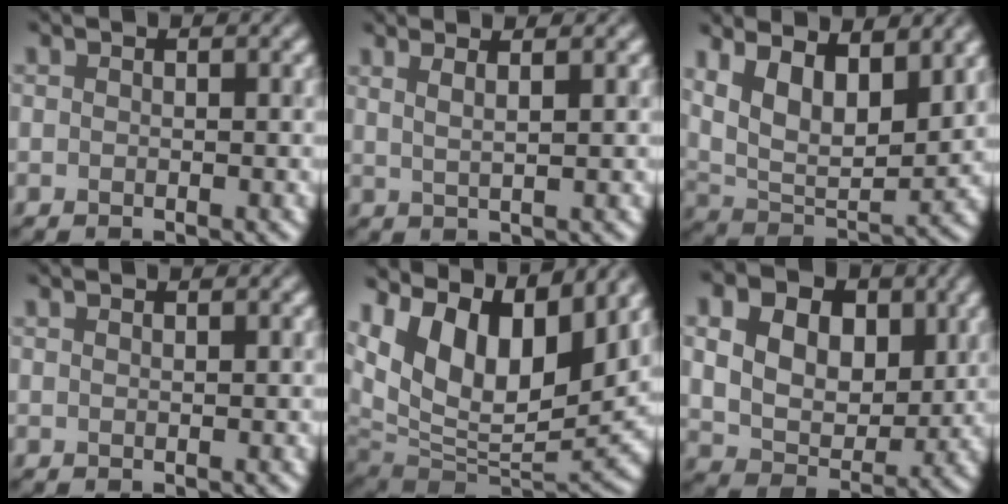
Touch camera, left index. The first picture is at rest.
{"total": 3.5, "force": [2.1, 1.3, 2.5], "torque": [-0.017, 0.015, 0.004]}
{"total": 11.2, "force": [5.3, 5.2, 8.4], "torque": [-0.154, 0.018, 0.081]}
{"total": 0.7, "force": [0.5, 0.1, 0.4], "torque": [-0.003, 0.001, 0.005]}
{"total": 14.3, "force": [6.7, 7.3, 10.3], "torque": [-0.188, 0.022, 0.119]}
{"total": 12.5, "force": [4.7, 8.9, 7.4], "torque": [-0.135, 0.024, 0.074]}